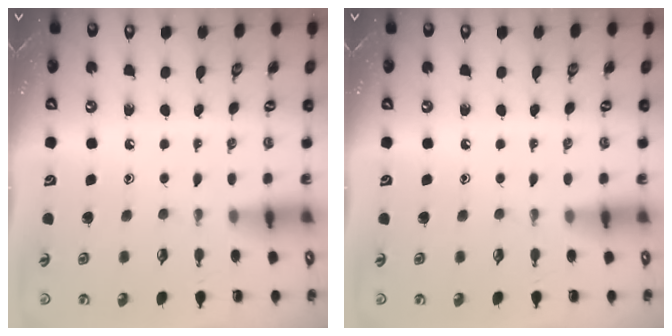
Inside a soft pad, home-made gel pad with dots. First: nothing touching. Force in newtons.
{"total": 0.0}